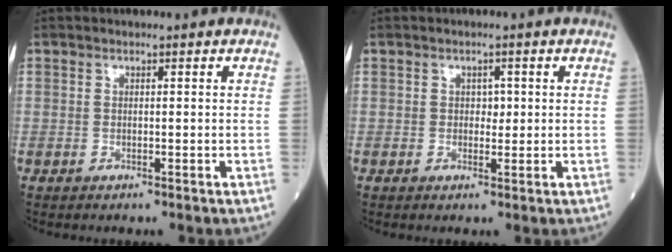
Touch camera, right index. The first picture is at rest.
{"total": 1.5, "force": [0.2, 1.1, 1.1], "torque": [-0.008, 0.002, 0.002]}